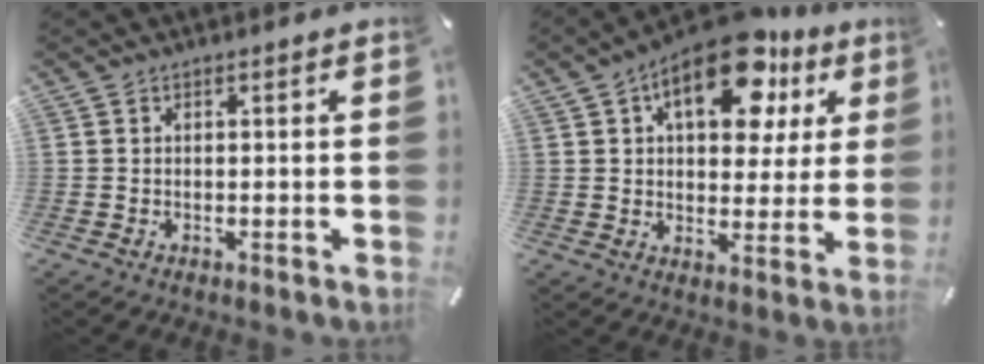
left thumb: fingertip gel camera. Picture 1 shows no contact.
{"total": 17.3, "force": [8.2, 9.5, 11.8], "torque": [-0.173, -0.027, 0.137]}